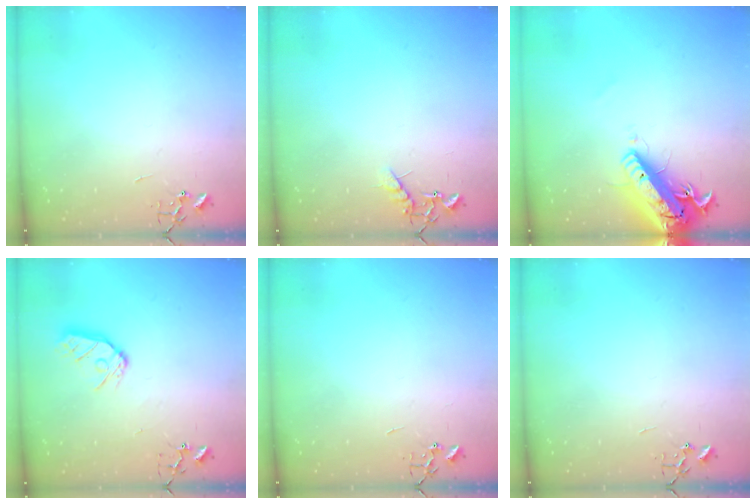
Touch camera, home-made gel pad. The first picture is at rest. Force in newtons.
{"total": 6.8, "press": 6.8, "slide": 0.3}
{"total": 20.7, "press": 20.3, "slide": 4.2}
{"total": 10.7, "press": 10.6, "slide": 1.2}
{"total": 0.0}
{"total": 0.0}